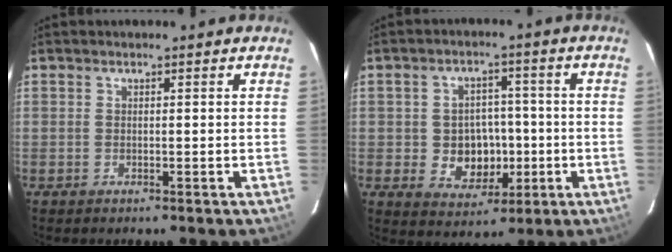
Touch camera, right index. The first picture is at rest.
{"total": 8.5, "force": [-1.7, 7.2, 4.2], "torque": [-0.092, 0.011, -0.011]}